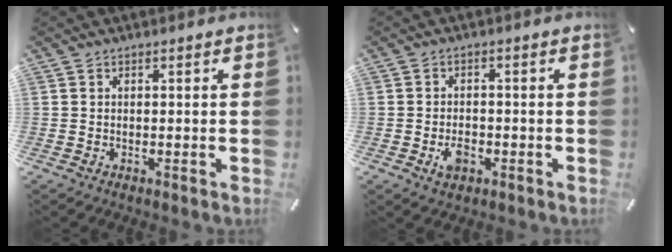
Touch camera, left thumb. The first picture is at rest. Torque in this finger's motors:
{"motor_torque": [-0.03, 0.02, 0.03, -0.01, 0.01]}